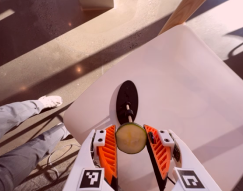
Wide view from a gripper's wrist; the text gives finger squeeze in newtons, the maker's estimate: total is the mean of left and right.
{"total": 9.1, "left": 8.9, "right": 9.3}